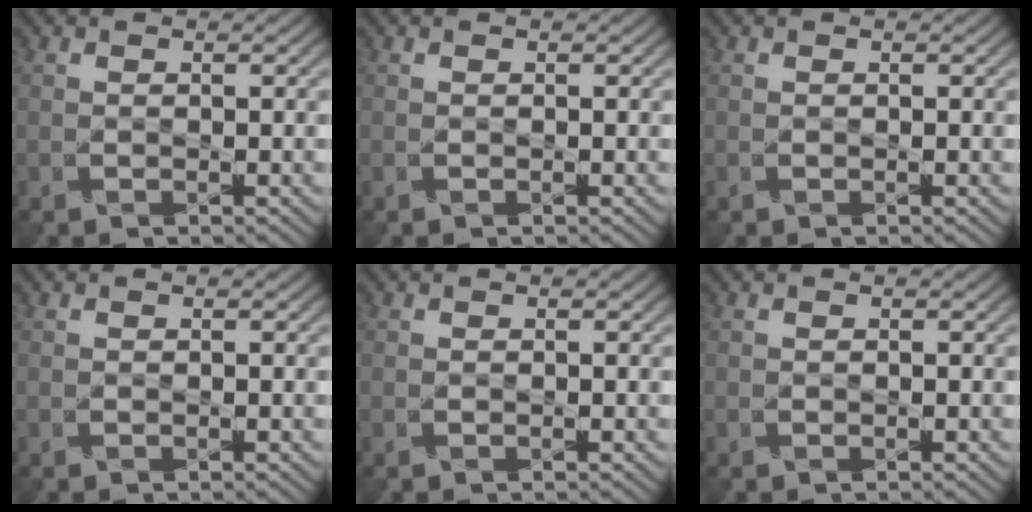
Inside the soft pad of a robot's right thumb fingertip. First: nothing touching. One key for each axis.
{"total": 0.0}
{"total": 0.0}
{"total": 0.0}
{"total": 0.0}
{"total": 0.0}